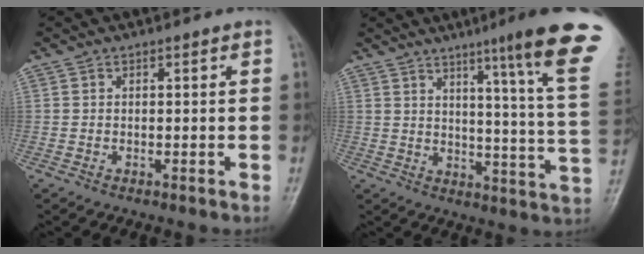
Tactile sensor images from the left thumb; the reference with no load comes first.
{"total": 20.5, "force": [13.0, -0.4, 15.8], "torque": [-0.190, -0.084, 0.157]}